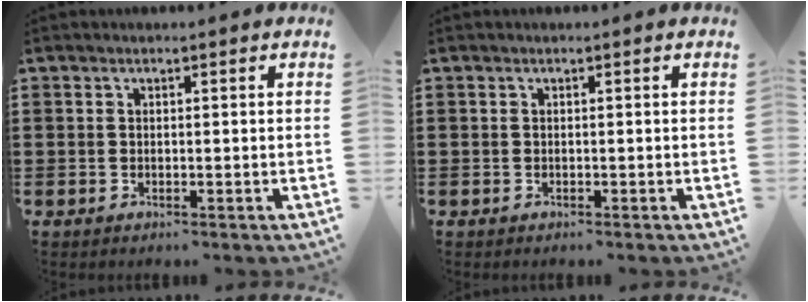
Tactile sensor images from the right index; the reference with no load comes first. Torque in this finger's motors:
{"motor_torque": [-0.29, 0.29, 0.00, -0.01]}